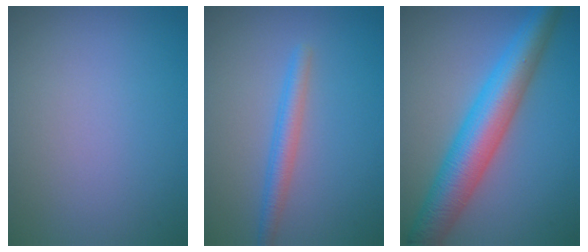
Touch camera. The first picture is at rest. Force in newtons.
{"total": 2.3, "press": 2.2, "slide": 0.2}
{"total": 7.8, "press": 7.8, "slide": 0.0}